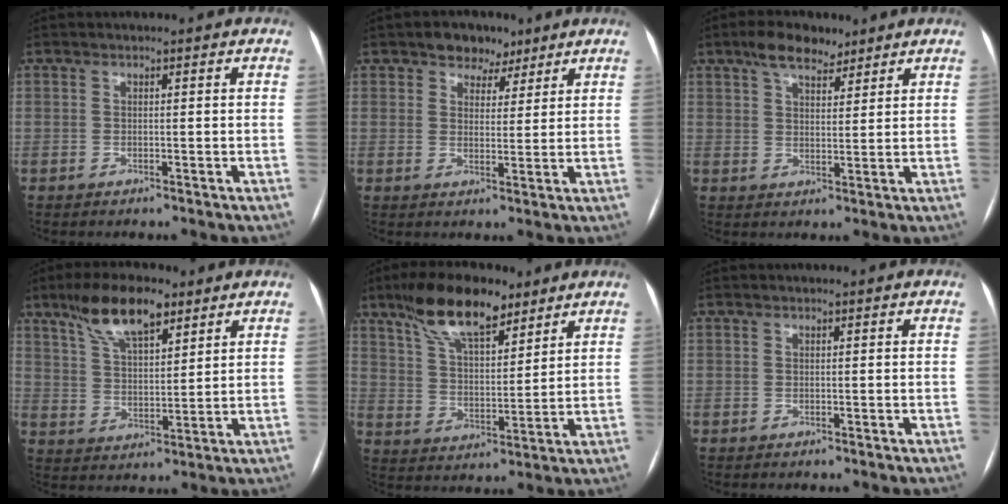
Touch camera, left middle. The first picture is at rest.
{"total": 5.3, "force": [3.7, 3.4, 1.7], "torque": [-0.015, 0.009, 0.056]}
{"total": 6.6, "force": [4.9, 2.9, 3.5], "torque": [-0.060, 0.015, 0.084]}
{"total": 11.0, "force": [7.5, 3.6, 7.3], "torque": [-0.137, 0.016, 0.139]}
{"total": 13.2, "force": [9.4, 4.5, 8.2], "torque": [-0.150, 0.018, 0.169]}
{"total": 0.0}